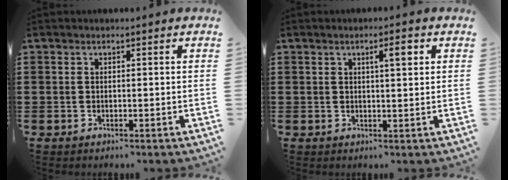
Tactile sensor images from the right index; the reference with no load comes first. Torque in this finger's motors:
{"motor_torque": [0.07, -0.05, 0.03, 0.03]}